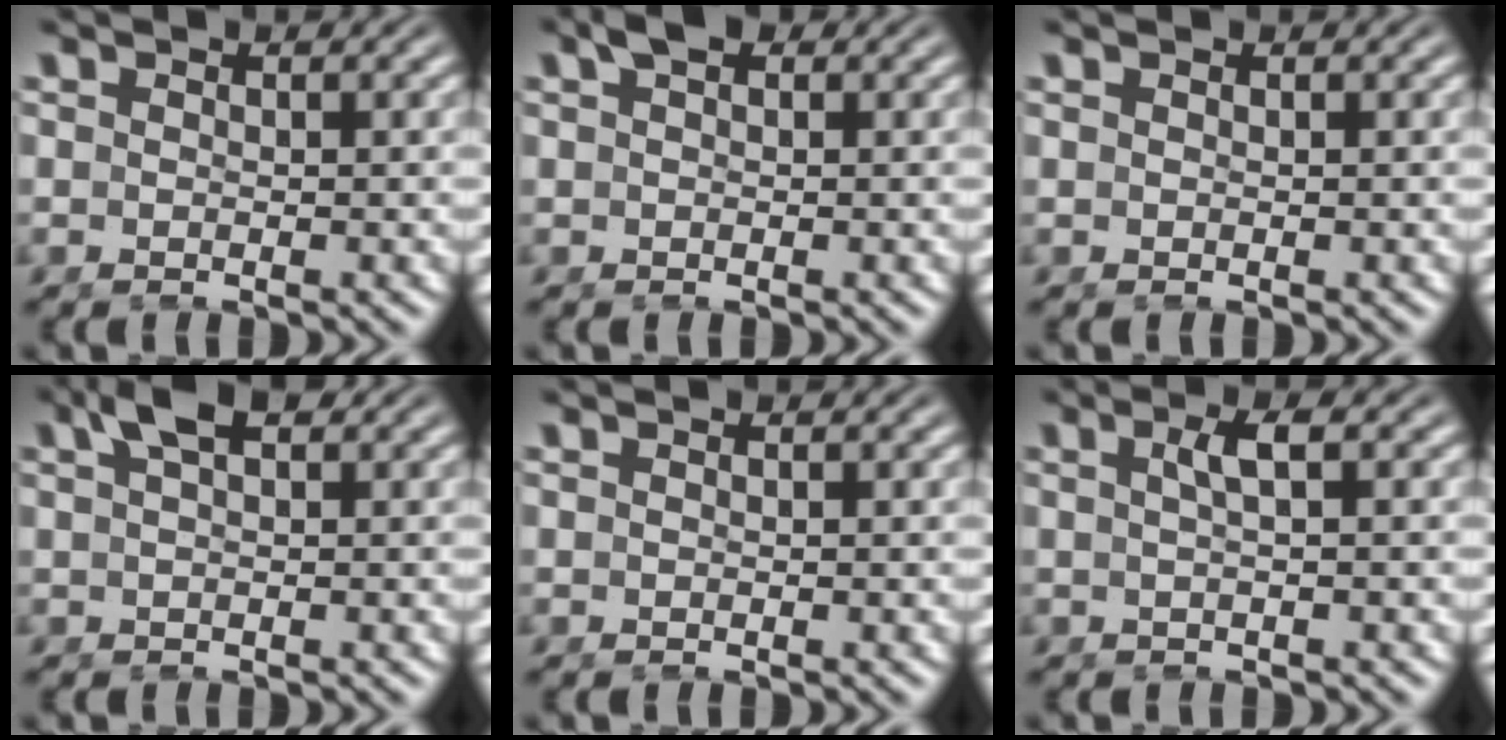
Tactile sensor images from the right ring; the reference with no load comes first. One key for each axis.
{"total": 1.8, "fx": 1.1, "fy": 1.0, "fz": 1.1, "tx": -0.020, "ty": 0.004, "tz": 0.017}
{"total": 0.0}
{"total": 2.7, "fx": 1.6, "fy": 1.0, "fz": 2.0, "tx": -0.035, "ty": 0.009, "tz": 0.028}
{"total": 0.0}
{"total": 1.9, "fx": 0.3, "fy": 0.1, "fz": 1.9, "tx": -0.029, "ty": 0.008, "tz": 0.007}